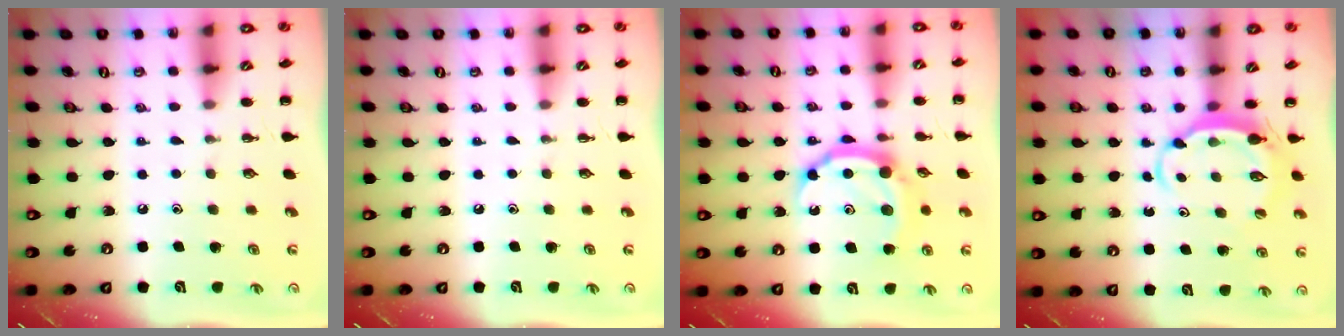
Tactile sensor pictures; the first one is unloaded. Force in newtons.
{"total": 0.0}
{"total": 11.3, "press": 11.3, "slide": 0.7}
{"total": 5.7, "press": 5.6, "slide": 1.3}